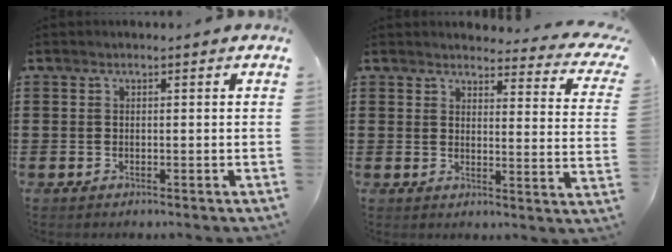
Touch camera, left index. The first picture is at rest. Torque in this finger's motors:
{"motor_torque": [2.14, 0.00, 0.44, 0.00]}